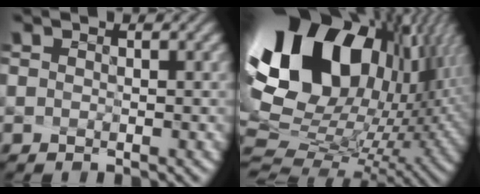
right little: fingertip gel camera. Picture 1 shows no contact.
{"total": 17.8, "force": [5.7, 9.3, 14.0], "torque": [-0.242, 0.001, 0.139]}